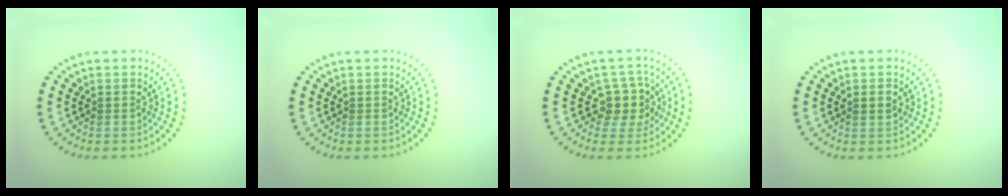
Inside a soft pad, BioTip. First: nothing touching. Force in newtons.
{"total": 0.0}
{"total": 2.9, "press": 2.3, "slide": 1.7}
{"total": 1.3, "press": 1.3, "slide": 0.1}